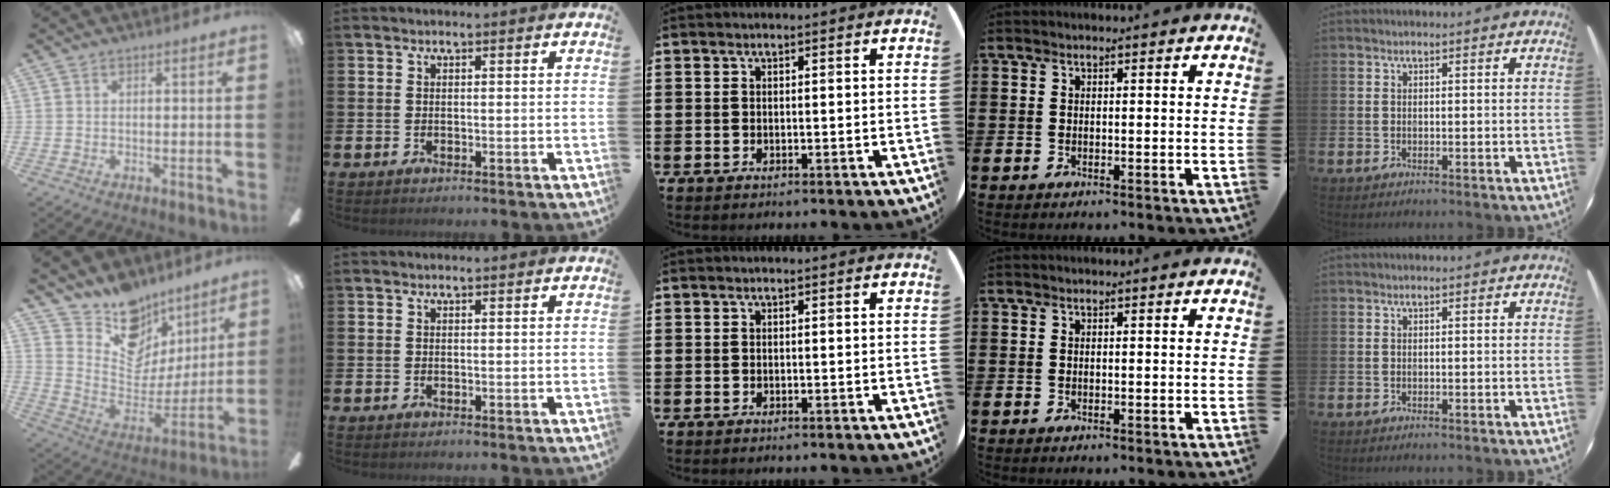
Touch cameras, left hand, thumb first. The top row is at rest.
{"thumb": {"total": 14.8, "force": [11.5, 8.5, 3.9], "torque": [-0.082, -0.102, 0.212]}}